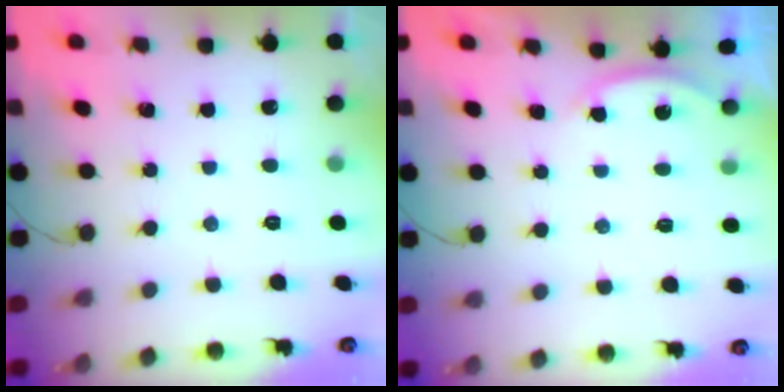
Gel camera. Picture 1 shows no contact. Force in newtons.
{"total": 2.2, "press": 2.2, "slide": 0.5}